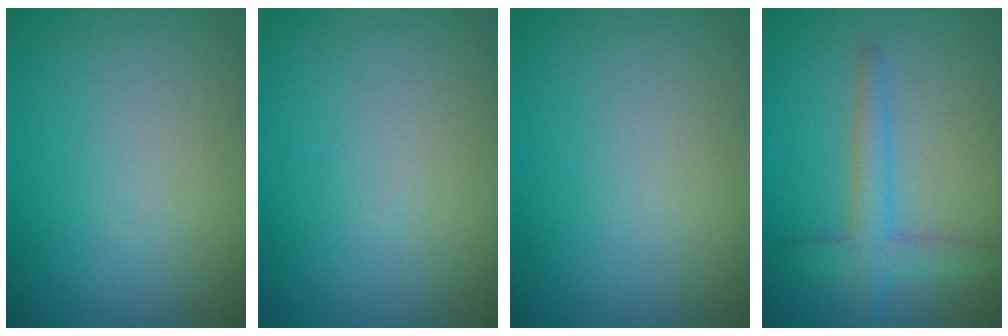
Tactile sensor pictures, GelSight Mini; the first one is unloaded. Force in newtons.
{"total": 0.0}
{"total": 0.0}
{"total": 2.8, "press": 2.8, "slide": 0.2}